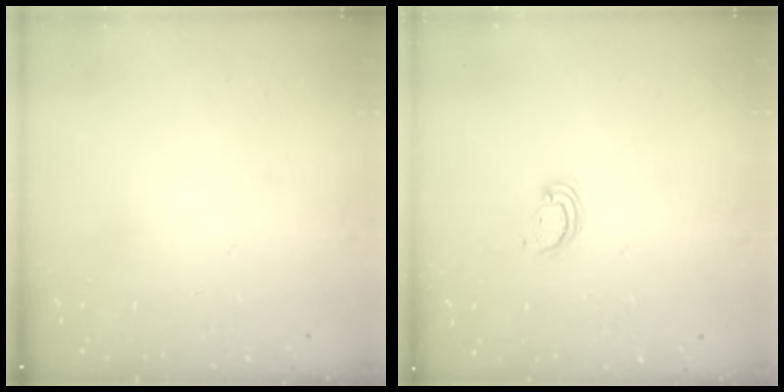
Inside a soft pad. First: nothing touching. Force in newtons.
{"total": 2.6, "press": 2.6, "slide": 0.2}